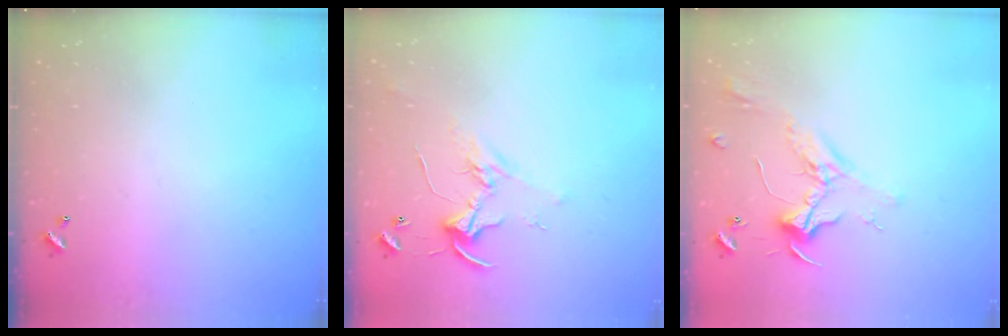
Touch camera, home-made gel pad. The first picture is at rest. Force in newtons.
{"total": 2.5, "press": 2.5, "slide": 0.2}
{"total": 2.3, "press": 2.1, "slide": 0.9}